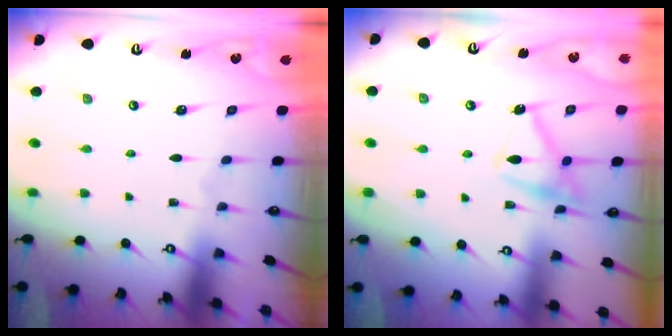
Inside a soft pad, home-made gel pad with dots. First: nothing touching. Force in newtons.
{"total": 15.6, "press": 15.6, "slide": 0.9}